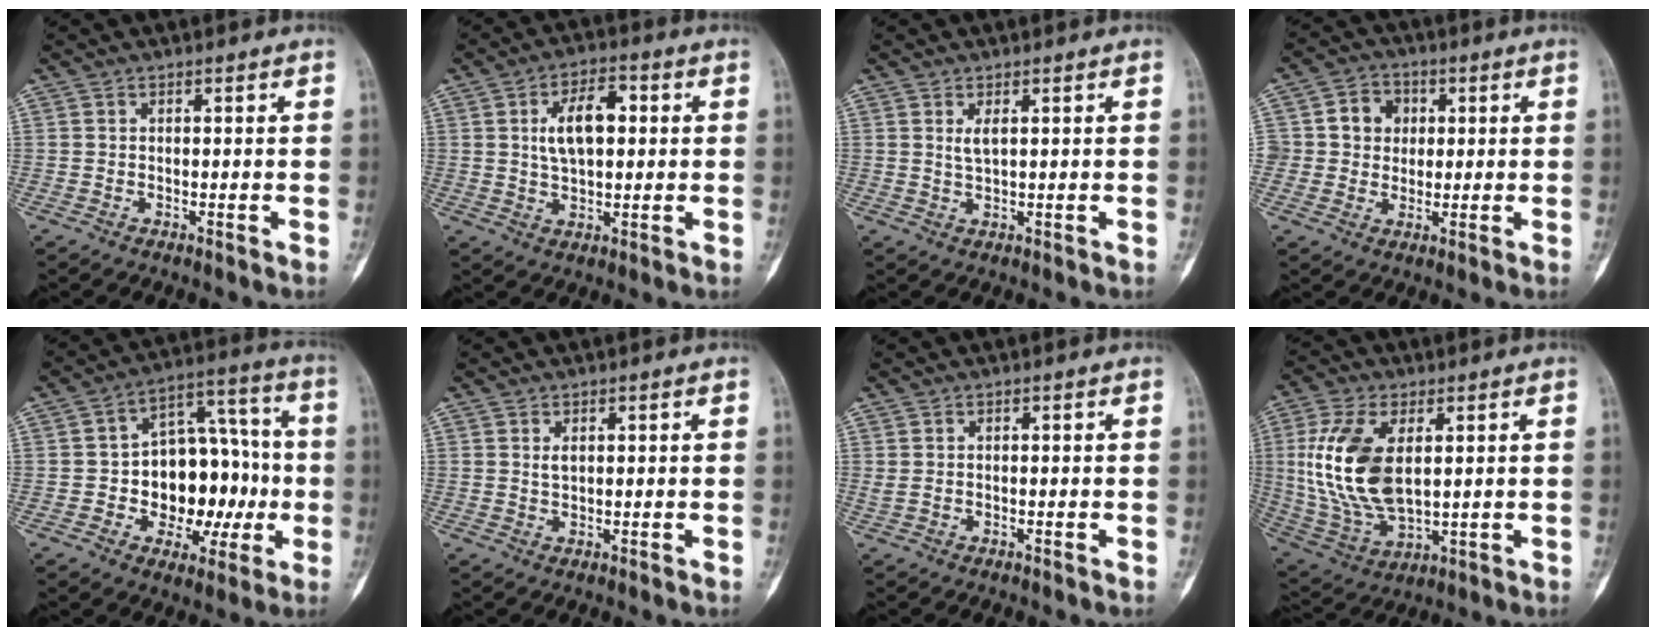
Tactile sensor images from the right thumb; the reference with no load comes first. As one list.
[{"total": 9.3, "force": [1.7, 4.9, 7.7], "torque": [-0.122, 0.008, 0.028]}, {"total": 2.0, "force": [0.7, 0.5, 1.7], "torque": [-0.038, -0.007, 0.020]}, {"total": 8.0, "force": [1.3, 7.2, 3.0], "torque": [-0.005, 0.004, 0.019]}, {"total": 17.6, "force": [-2.1, 11.8, 12.9], "torque": [-0.134, 0.046, -0.021]}, {"total": 1.4, "force": [0.5, 0.7, 1.1], "torque": [-0.018, -0.002, 0.013]}, {"total": 1.0, "force": [-0.2, 0.5, 0.8], "torque": [-0.025, 0.006, 0.003]}, {"total": 16.8, "force": [2.9, 9.2, 13.8], "torque": [-0.282, -0.014, 0.068]}]